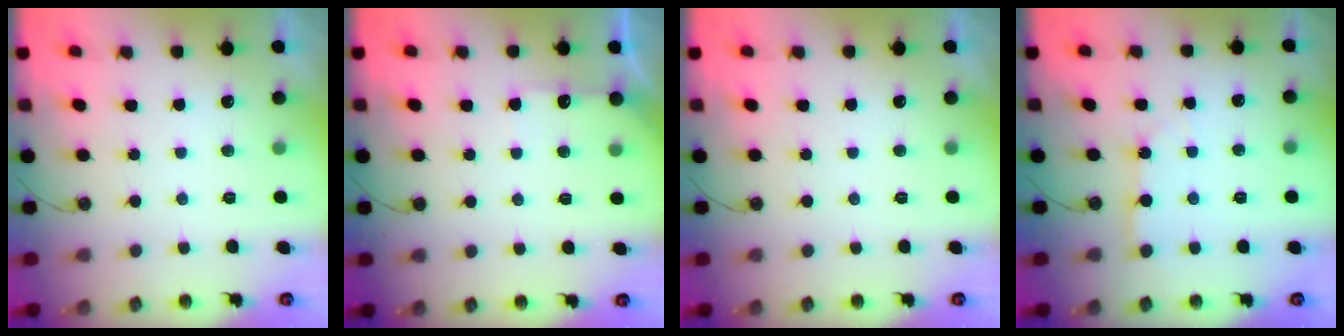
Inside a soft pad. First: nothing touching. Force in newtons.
{"total": 4.7, "press": 4.7, "slide": 0.6}
{"total": 0.0}
{"total": 3.0, "press": 3.0, "slide": 0.4}